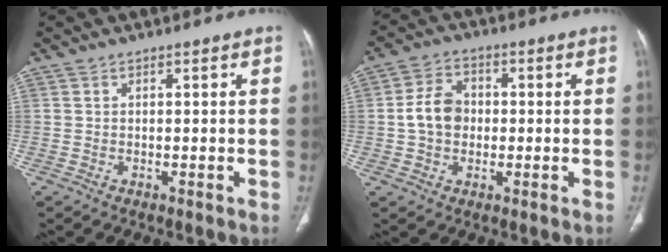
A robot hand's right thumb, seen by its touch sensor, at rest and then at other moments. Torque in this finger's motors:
{"motor_torque": [1.13, 1.22, 0.55, -0.46, 0.06]}